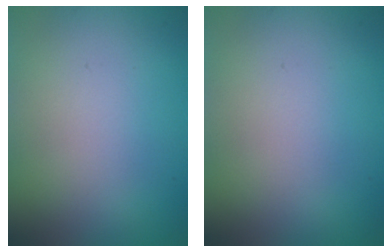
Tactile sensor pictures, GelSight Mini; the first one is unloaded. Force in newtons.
{"total": 0.0}